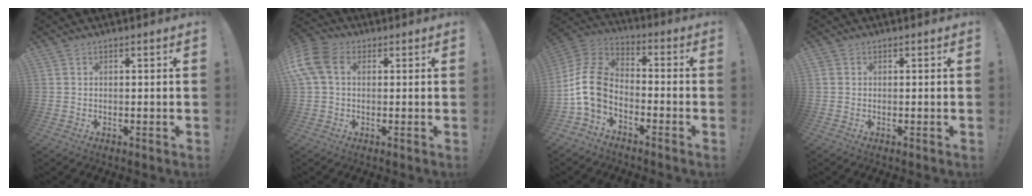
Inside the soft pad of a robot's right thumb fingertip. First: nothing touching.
{"total": 10.5, "force": [2.2, 7.0, 7.5], "torque": [-0.175, 0.007, 0.047]}
{"total": 12.8, "force": [-4.2, 8.9, 8.1], "torque": [-0.161, 0.027, -0.070]}
{"total": 1.3, "force": [0.4, 1.1, 0.5], "torque": [-0.015, 0.005, 0.009]}